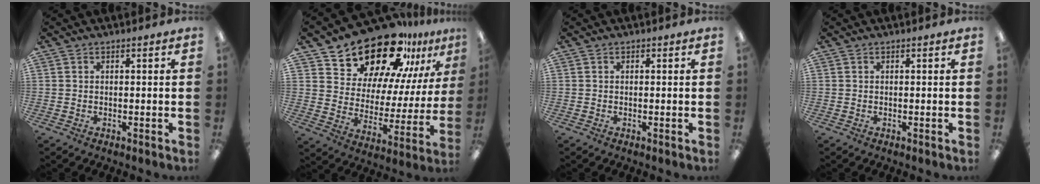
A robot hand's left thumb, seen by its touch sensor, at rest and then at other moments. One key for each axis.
{"total": 22.8, "fx": 18.0, "fy": 10.4, "fz": 9.4, "tx": -0.162, "ty": -0.122, "tz": 0.319}
{"total": 0.0}
{"total": 0.0}